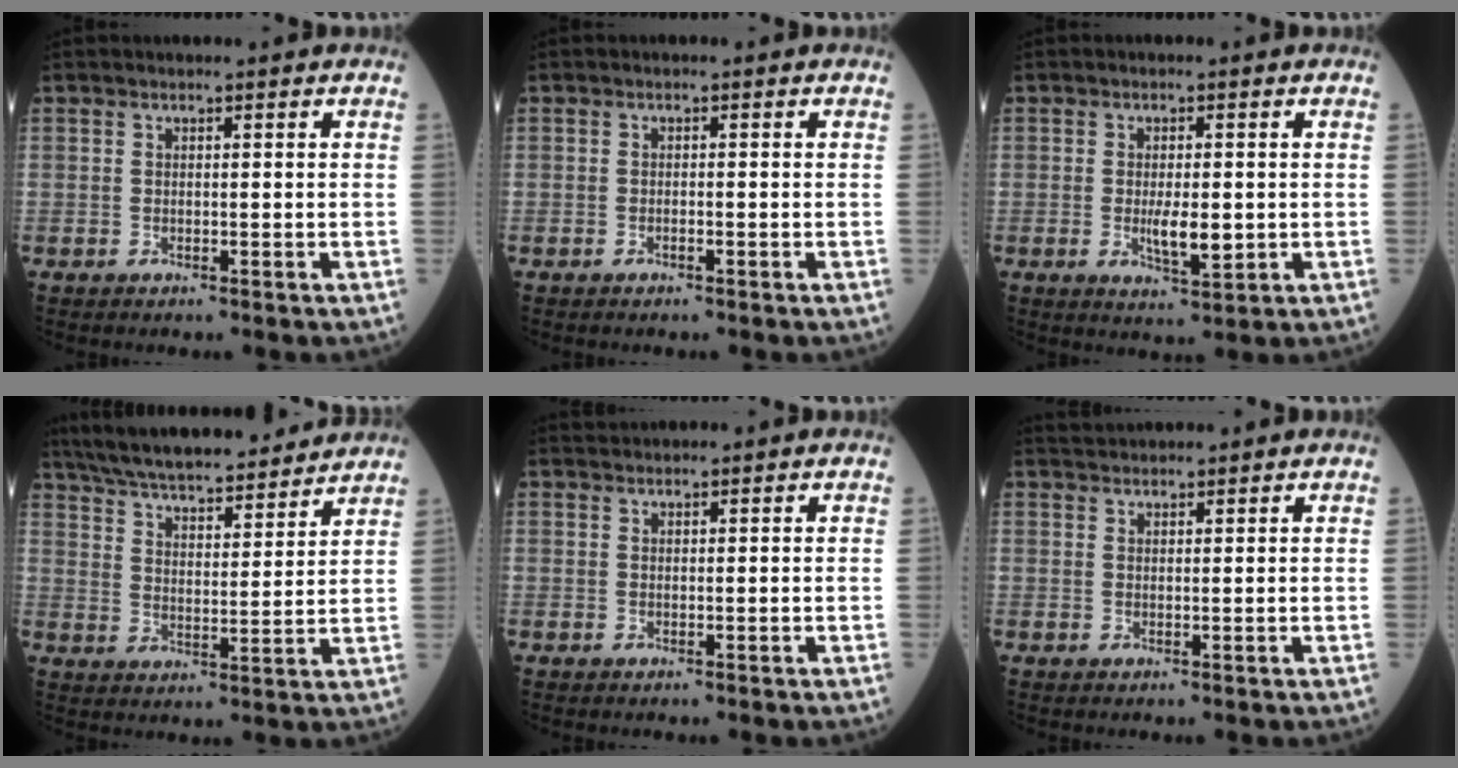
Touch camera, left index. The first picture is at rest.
{"total": 0.7, "force": [-0.5, 0.1, 0.5], "torque": [-0.012, 0.001, -0.006]}
{"total": 4.7, "force": [-0.5, 1.4, 4.4], "torque": [-0.083, -0.007, -0.003]}
{"total": 20.9, "force": [18.8, 3.4, 8.6], "torque": [-0.148, 0.026, 0.280]}
{"total": 1.2, "force": [1.2, -0.2, -0.1], "torque": [-0.003, 0.015, 0.029]}
{"total": 3.0, "force": [3.0, -0.1, 0.4], "torque": [-0.008, 0.030, 0.058]}